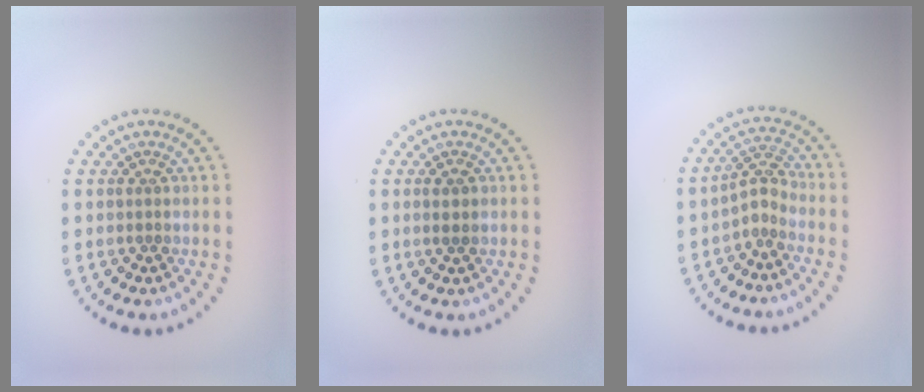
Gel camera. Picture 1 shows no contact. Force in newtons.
{"total": 1.2, "press": 1.2, "slide": 0.4}
{"total": 2.1, "press": 1.5, "slide": 1.5}